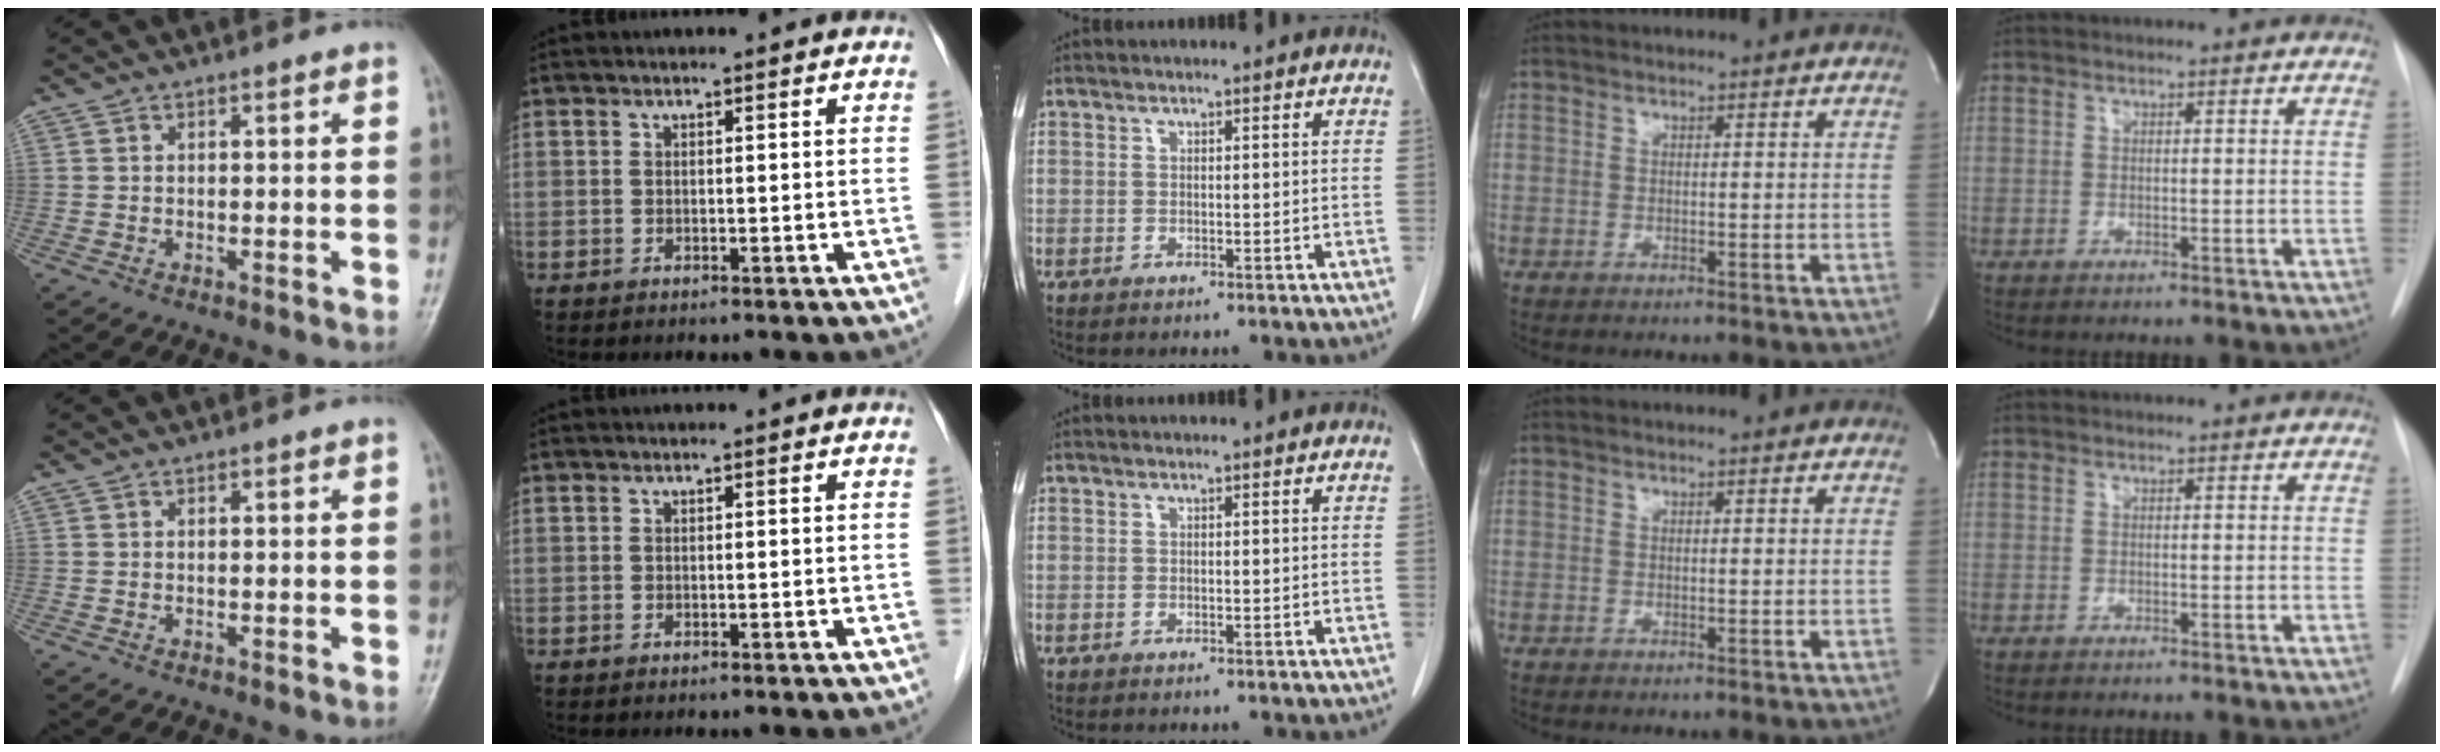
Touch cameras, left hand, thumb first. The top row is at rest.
{}